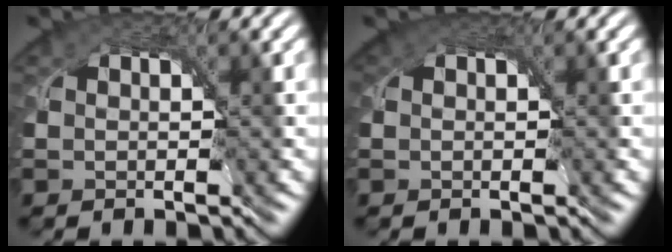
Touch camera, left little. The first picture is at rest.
{"total": 1.4, "force": [0.8, 0.9, 0.7], "torque": [-0.014, 0.003, 0.009]}